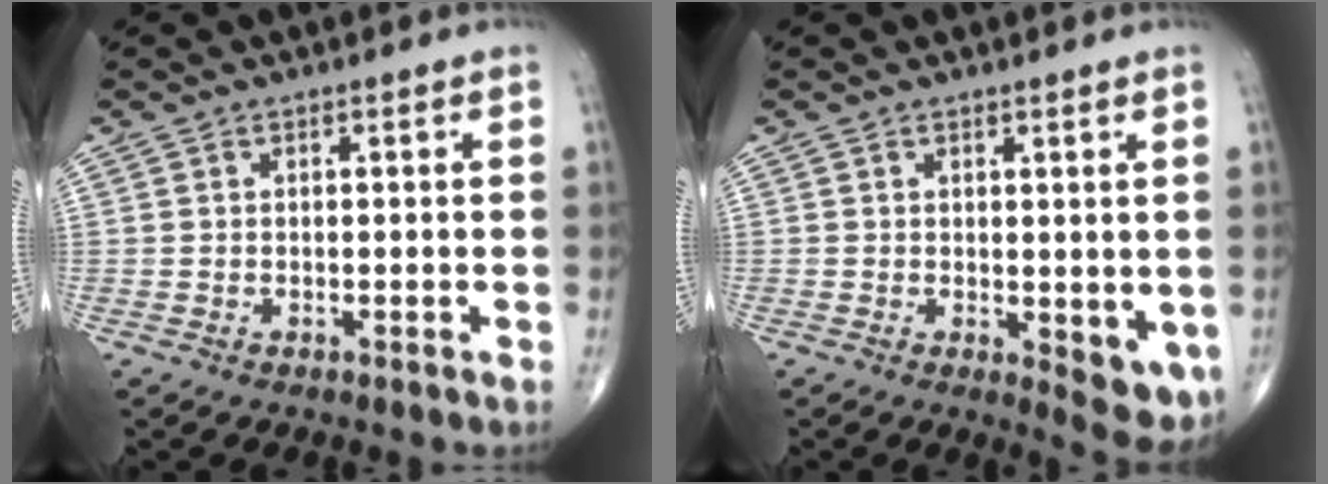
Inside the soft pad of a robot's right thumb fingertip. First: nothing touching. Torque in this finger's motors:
{"motor_torque": [-0.11, 0.53, 0.05, -0.18, -0.03]}